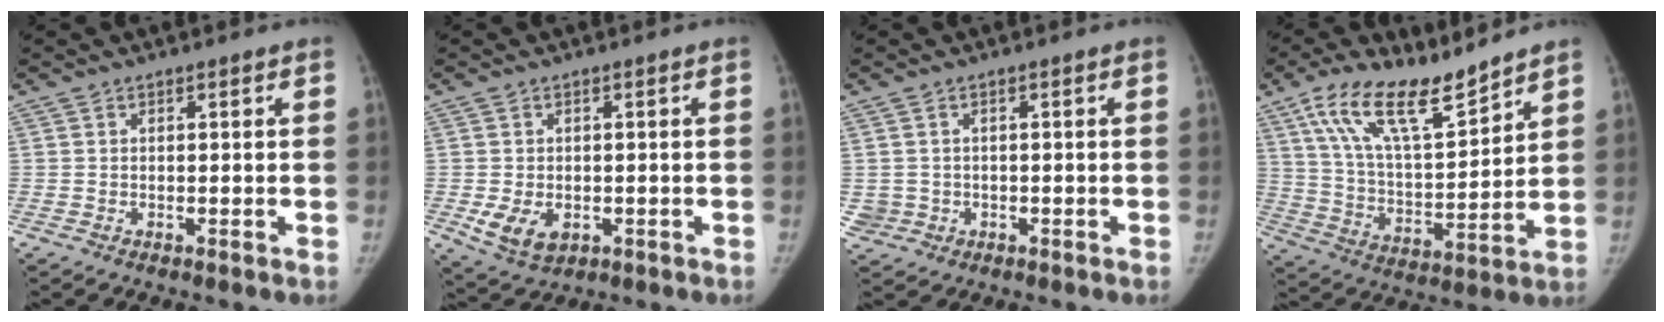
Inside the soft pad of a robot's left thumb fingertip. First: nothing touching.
{"total": 6.1, "force": [-1.4, 4.3, 4.1], "torque": [-0.064, -0.009, -0.010]}
{"total": 3.0, "force": [-0.2, 2.9, 0.5], "torque": [0.002, 0.005, 0.005]}
{"total": 16.0, "force": [11.6, 5.0, 9.9], "torque": [-0.156, -0.058, 0.222]}